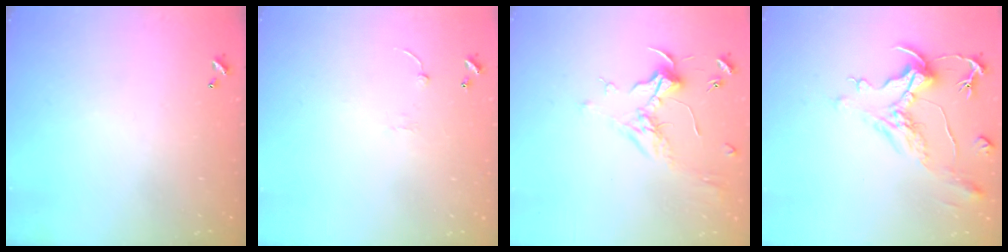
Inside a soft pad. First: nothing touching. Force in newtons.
{"total": 0.8, "press": 0.7, "slide": 0.4}
{"total": 1.9, "press": 1.7, "slide": 0.7}
{"total": 1.7, "press": 1.3, "slide": 1.2}